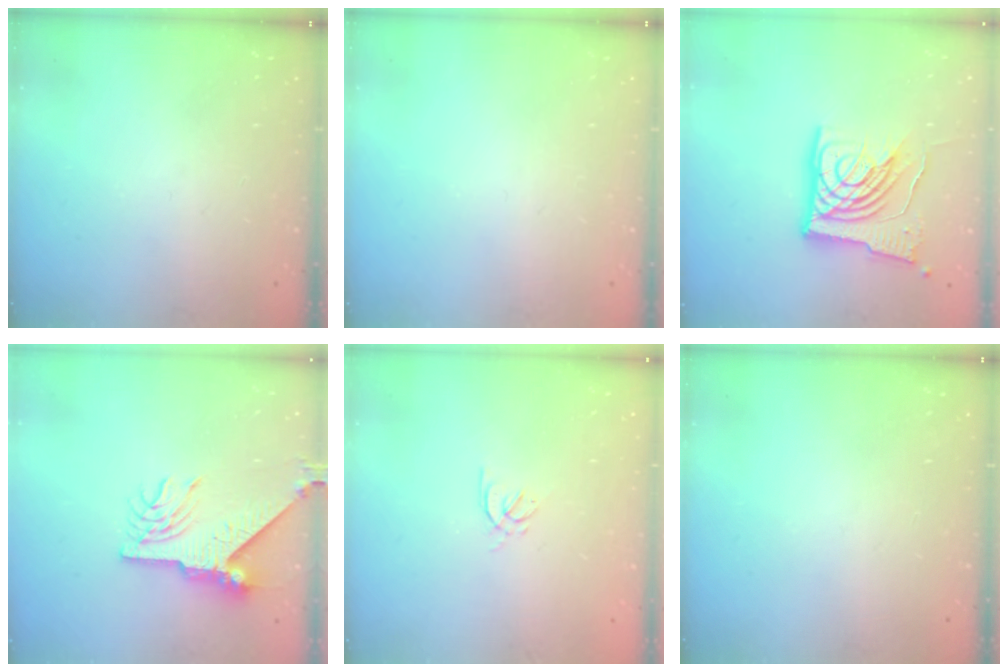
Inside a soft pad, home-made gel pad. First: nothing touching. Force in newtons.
{"total": 0.0}
{"total": 15.6, "press": 15.5, "slide": 1.6}
{"total": 8.9, "press": 8.9, "slide": 1.1}
{"total": 2.1, "press": 2.0, "slide": 0.6}
{"total": 0.0}